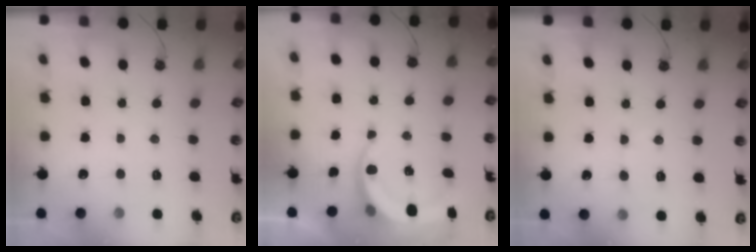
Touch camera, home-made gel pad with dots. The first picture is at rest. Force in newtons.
{"total": 6.2, "press": 6.1, "slide": 0.6}
{"total": 6.7, "press": 6.7, "slide": 0.3}